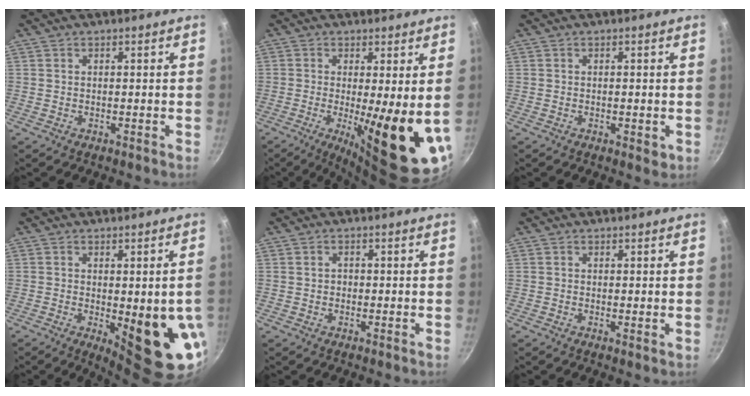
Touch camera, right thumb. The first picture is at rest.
{"total": 15.2, "force": [-1.4, 3.2, 14.8], "torque": [-0.199, -0.029, -0.013]}
{"total": 2.0, "force": [-0.4, 1.0, 1.7], "torque": [-0.025, -0.004, -0.005]}
{"total": 15.1, "force": [-3.0, 5.0, 14.0], "torque": [-0.153, -0.014, -0.025]}
{"total": 1.2, "force": [-0.2, 1.0, 0.6], "torque": [-0.007, 0.004, -0.004]}
{"total": 0.7, "force": [0.2, 0.3, 0.7], "torque": [-0.010, -0.007, -0.001]}